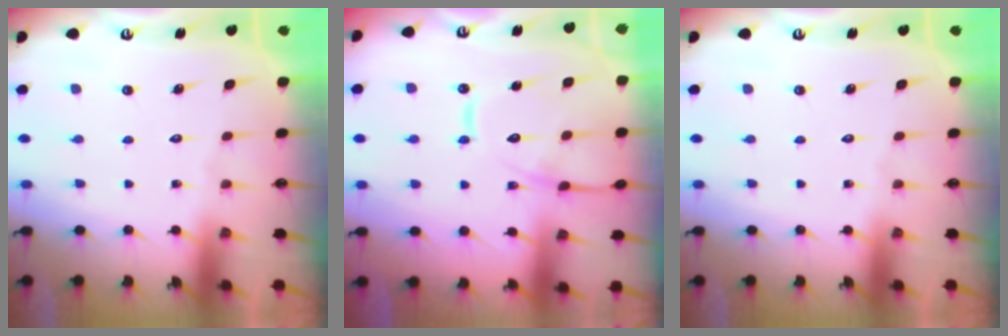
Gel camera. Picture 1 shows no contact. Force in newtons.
{"total": 15.5, "press": 15.4, "slide": 1.4}
{"total": 0.0}